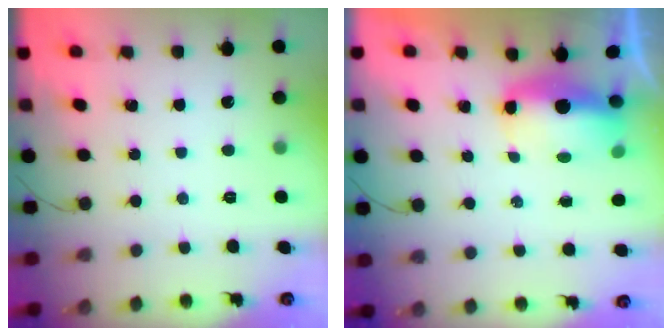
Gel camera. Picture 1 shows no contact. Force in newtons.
{"total": 8.7, "press": 7.0, "slide": 5.1}